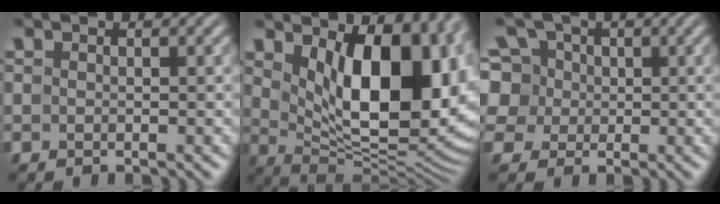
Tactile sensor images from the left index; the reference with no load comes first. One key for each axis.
{"total": 13.3, "fx": 3.2, "fy": 7.3, "fz": 10.7, "tx": -0.122, "ty": -0.013, "tz": 0.060}
{"total": 8.3, "fx": 2.6, "fy": 7.1, "fz": 3.5, "tx": -0.087, "ty": 0.036, "tz": 0.031}